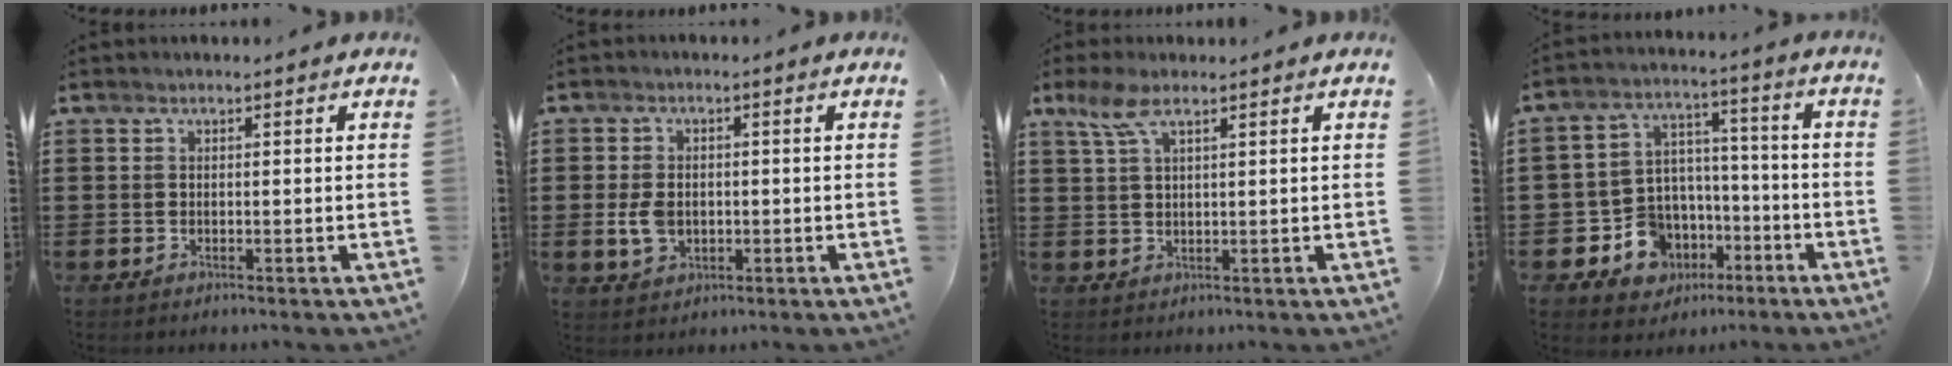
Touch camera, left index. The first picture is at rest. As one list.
[{"total": 4.4, "force": [-0.4, 3.1, 3.0], "torque": [-0.075, 0.003, -0.011]}, {"total": 4.3, "force": [2.4, 1.4, 3.3], "torque": [-0.073, 0.006, 0.044]}, {"total": 9.2, "force": [-4.2, 7.7, 2.7], "torque": [-0.086, 0.026, -0.071]}]